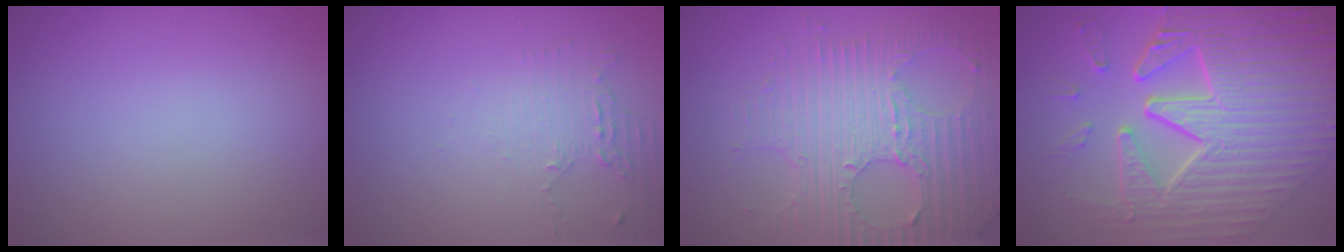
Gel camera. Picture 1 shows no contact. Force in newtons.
{"total": 1.9, "press": 1.3, "slide": 1.4}
{"total": 7.6, "press": 5.2, "slide": 5.6}
{"total": 11.0, "press": 7.4, "slide": 8.1}